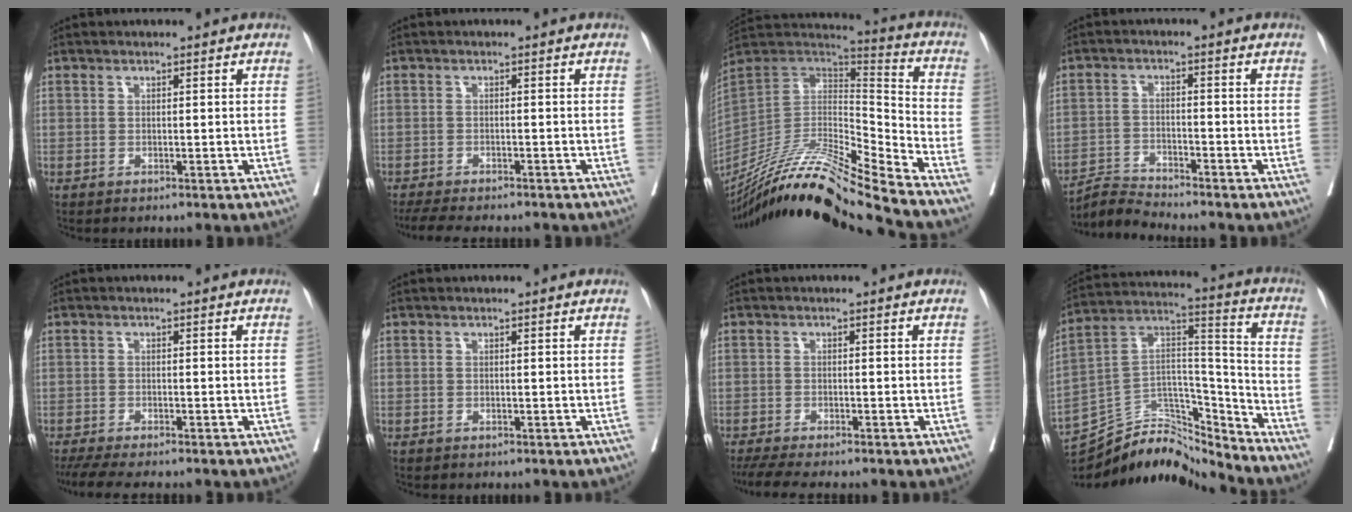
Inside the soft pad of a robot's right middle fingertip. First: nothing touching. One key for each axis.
{"total": 9.5, "fx": -8.3, "fy": 1.8, "fz": 4.2, "tx": -0.061, "ty": -0.009, "tz": -0.117}
{"total": 22.7, "fx": -19.9, "fy": -1.3, "fz": 11.0, "tx": -0.223, "ty": -0.014, "tz": -0.361}
{"total": 4.3, "fx": -4.0, "fy": -1.3, "fz": -0.9, "tx": 0.014, "ty": -0.013, "tz": -0.075}
{"total": 6.6, "fx": -5.5, "fy": 0.4, "fz": 3.5, "tx": -0.046, "ty": -0.015, "tz": -0.089}
{"total": 0.0}
{"total": 6.1, "fx": -5.2, "fy": 0.2, "fz": 3.3, "tx": -0.044, "ty": -0.015, "tz": -0.085}
{"total": 17.0, "fx": -16.6, "fy": 2.5, "fz": 2.7, "tx": -0.038, "ty": 0.061, "tz": -0.286}